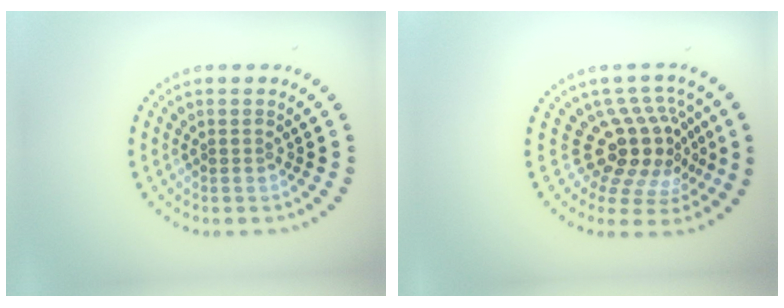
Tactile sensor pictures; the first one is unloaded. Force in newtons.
{"total": 5.0, "press": 3.5, "slide": 3.6}